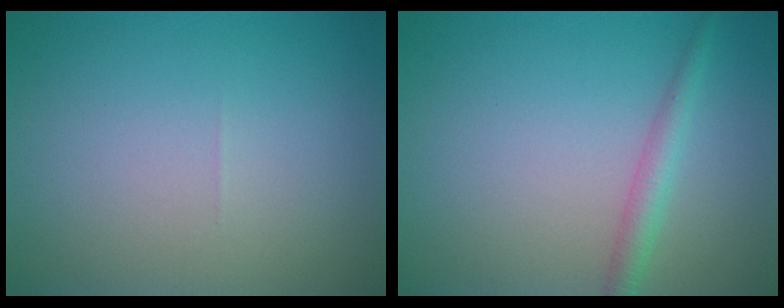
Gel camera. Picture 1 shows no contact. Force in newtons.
{"total": 2.0, "press": 2.0, "slide": 0.0}